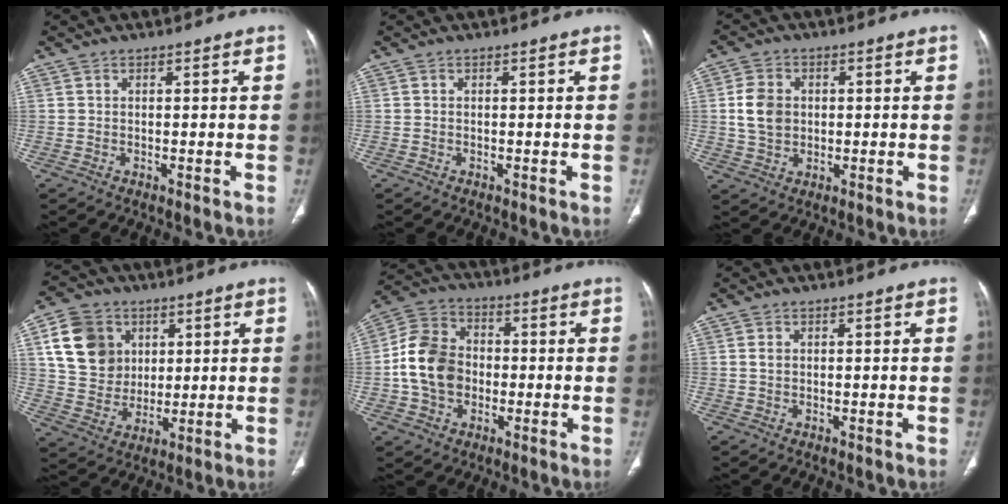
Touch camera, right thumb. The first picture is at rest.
{"total": 0.0}
{"total": 6.8, "force": [0.7, 5.4, 4.1], "torque": [-0.066, 0.000, 0.016]}
{"total": 13.8, "force": [4.5, 11.5, 6.1], "torque": [-0.088, -0.005, 0.089]}
{"total": 12.5, "force": [-1.3, 9.9, 7.6], "torque": [-0.124, 0.029, -0.031]}
{"total": 1.1, "force": [0.3, 0.8, 0.7], "torque": [-0.008, 0.001, 0.008]}